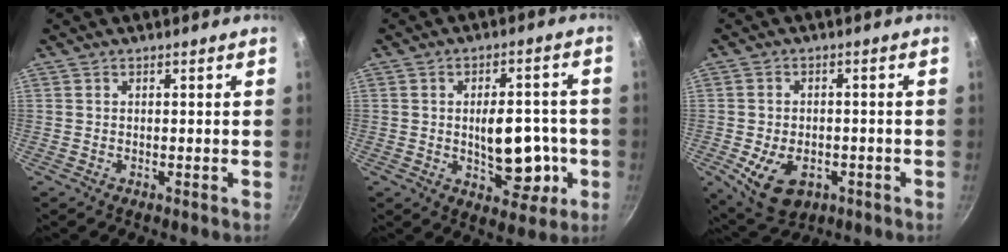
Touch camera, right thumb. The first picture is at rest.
{"total": 12.4, "force": [-1.7, 7.0, 10.0], "torque": [-0.098, 0.009, -0.015]}
{"total": 9.8, "force": [-3.2, 6.5, 6.6], "torque": [-0.099, 0.003, -0.039]}